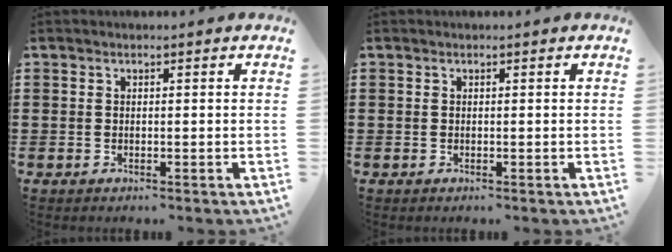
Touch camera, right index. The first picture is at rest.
{"total": 0.0}